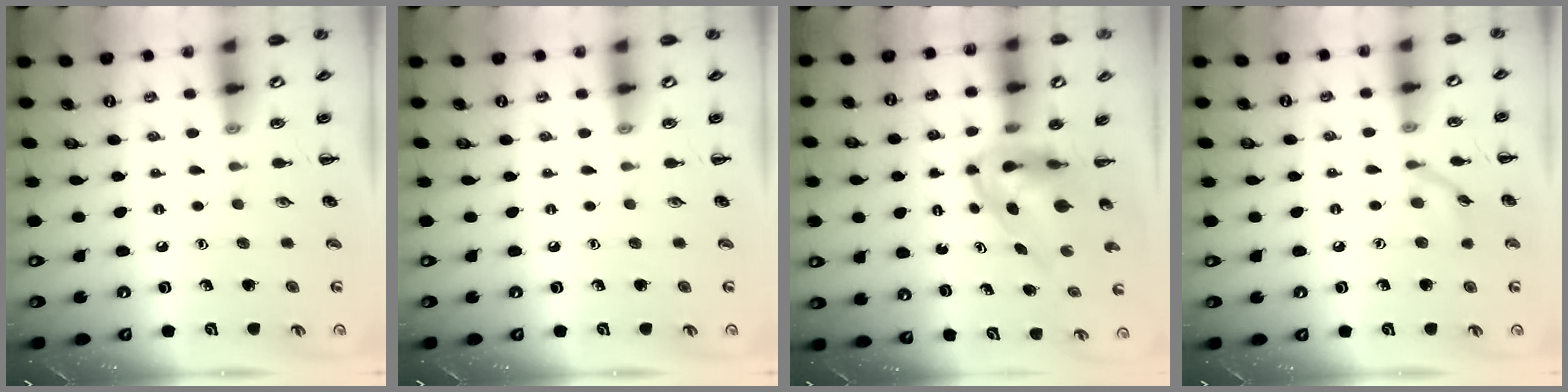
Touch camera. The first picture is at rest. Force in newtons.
{"total": 0.0}
{"total": 4.7, "press": 4.5, "slide": 1.2}
{"total": 7.4, "press": 7.3, "slide": 0.8}